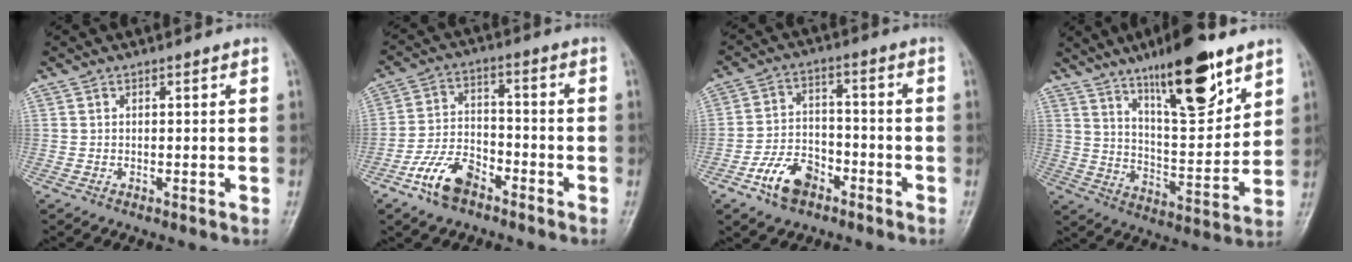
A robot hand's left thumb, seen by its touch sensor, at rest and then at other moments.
{"total": 8.9, "force": [-5.5, 4.9, 5.1], "torque": [-0.092, 0.028, -0.107]}
{"total": 8.8, "force": [-5.0, 5.4, 4.9], "torque": [-0.074, 0.030, -0.092]}
{"total": 17.8, "force": [11.1, 5.1, 12.9], "torque": [-0.175, -0.062, 0.191]}